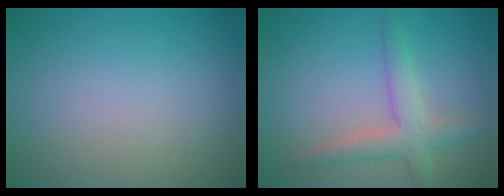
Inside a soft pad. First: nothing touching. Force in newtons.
{"total": 3.3, "press": 3.3, "slide": 0.2}